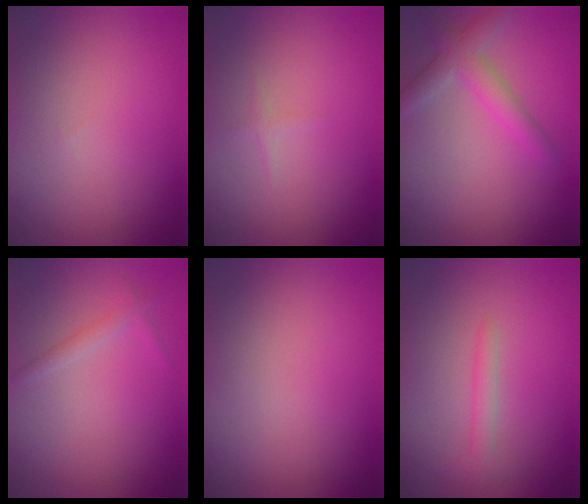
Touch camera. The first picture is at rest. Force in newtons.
{"total": 0.6, "press": 0.6, "slide": 0.0}
{"total": 3.0, "press": 3.0, "slide": 0.1}
{"total": 1.1, "press": 1.1, "slide": 0.0}
{"total": 0.0}
{"total": 1.5, "press": 1.5, "slide": 0.1}